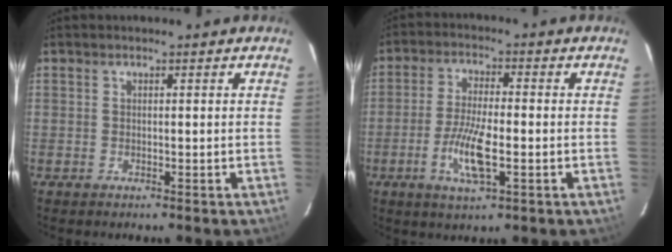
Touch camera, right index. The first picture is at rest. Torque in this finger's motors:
{"motor_torque": [0.12, 0.05, 0.16, 0.10]}